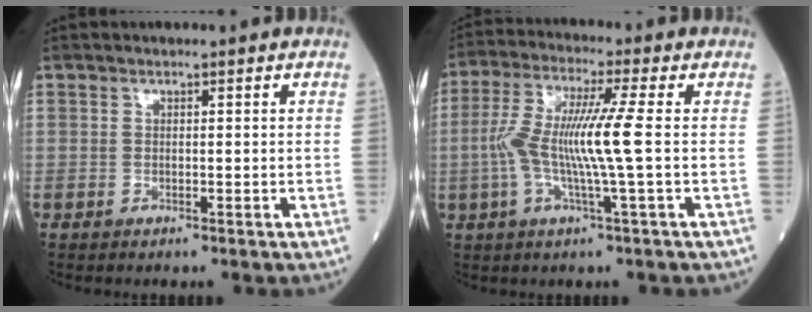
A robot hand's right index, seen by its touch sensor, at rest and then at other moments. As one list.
[{"total": 10.0, "force": [-0.7, -0.5, 9.9], "torque": [-0.204, 0.009, -0.021]}]